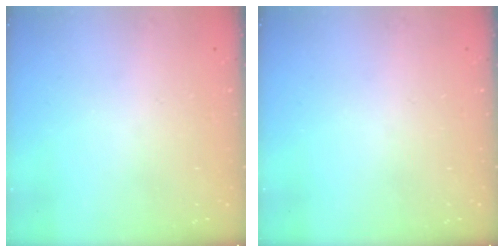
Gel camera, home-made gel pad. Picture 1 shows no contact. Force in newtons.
{"total": 0.0}